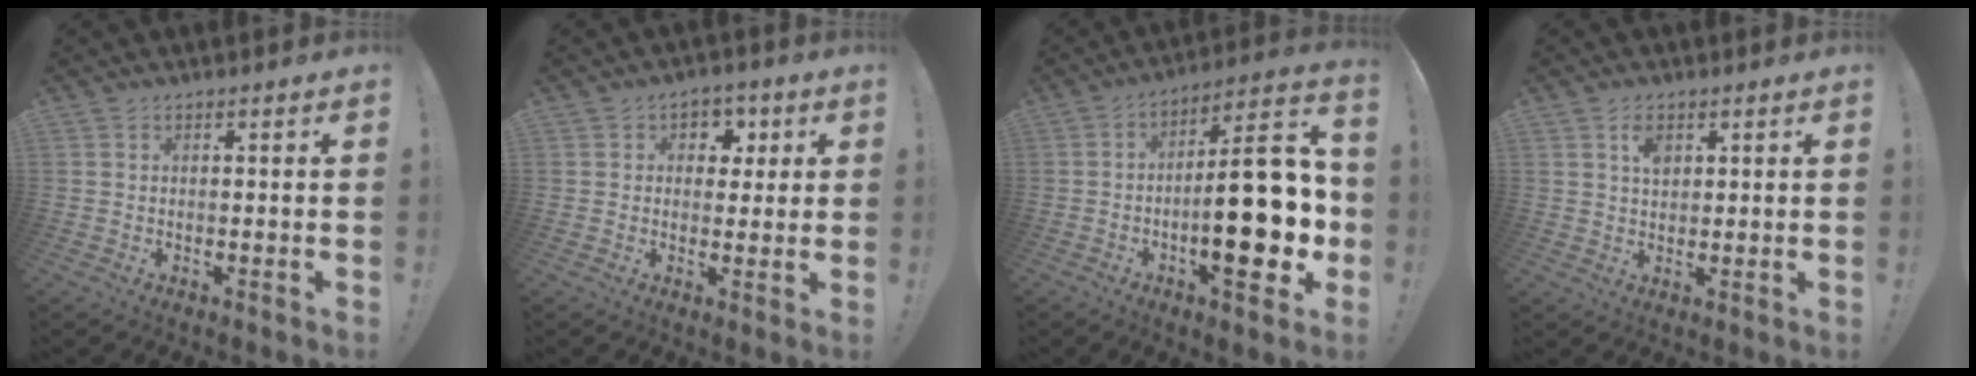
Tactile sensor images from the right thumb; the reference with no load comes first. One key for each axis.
{"total": 5.5, "fx": 1.4, "fy": 5.0, "fz": 1.6, "tx": -0.009, "ty": -0.006, "tz": 0.025}
{"total": 24.3, "fx": -4.0, "fy": 8.2, "fz": 22.5, "tx": -0.327, "ty": 0.015, "tz": -0.059}
{"total": 4.1, "fx": 1.8, "fy": 2.6, "fz": 2.6, "tx": -0.030, "ty": -0.008, "tz": 0.028}